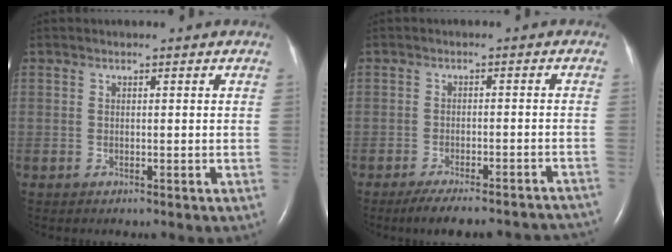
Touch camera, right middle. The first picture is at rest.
{"total": 15.6, "force": [-14.2, 2.9, 5.8], "torque": [-0.070, 0.004, -0.174]}